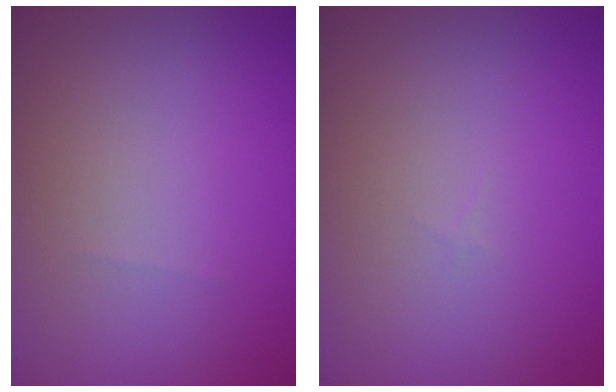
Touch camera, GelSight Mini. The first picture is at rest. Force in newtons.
{"total": 0.0}